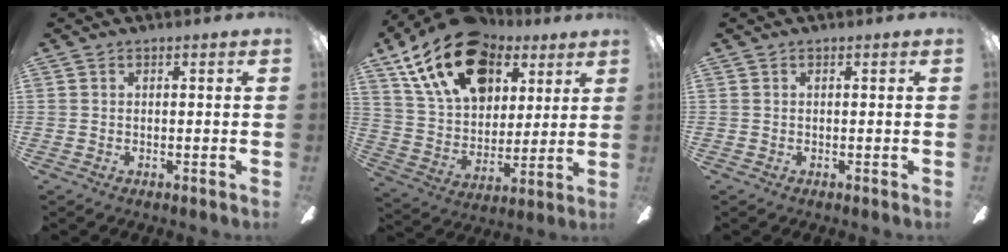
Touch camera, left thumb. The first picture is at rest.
{"total": 22.7, "force": [12.7, 14.1, 12.5], "torque": [-0.228, -0.052, 0.228]}
{"total": 0.0}